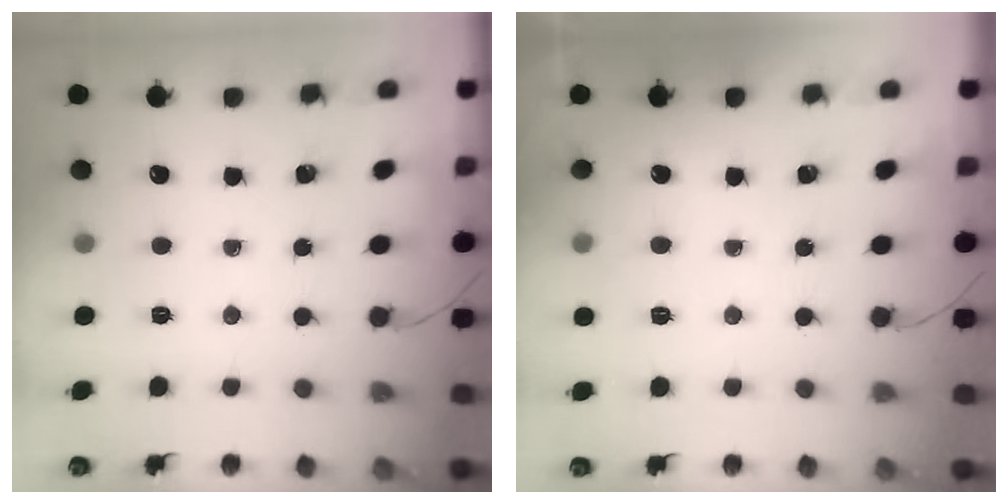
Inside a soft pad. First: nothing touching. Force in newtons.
{"total": 3.0, "press": 2.6, "slide": 1.5}